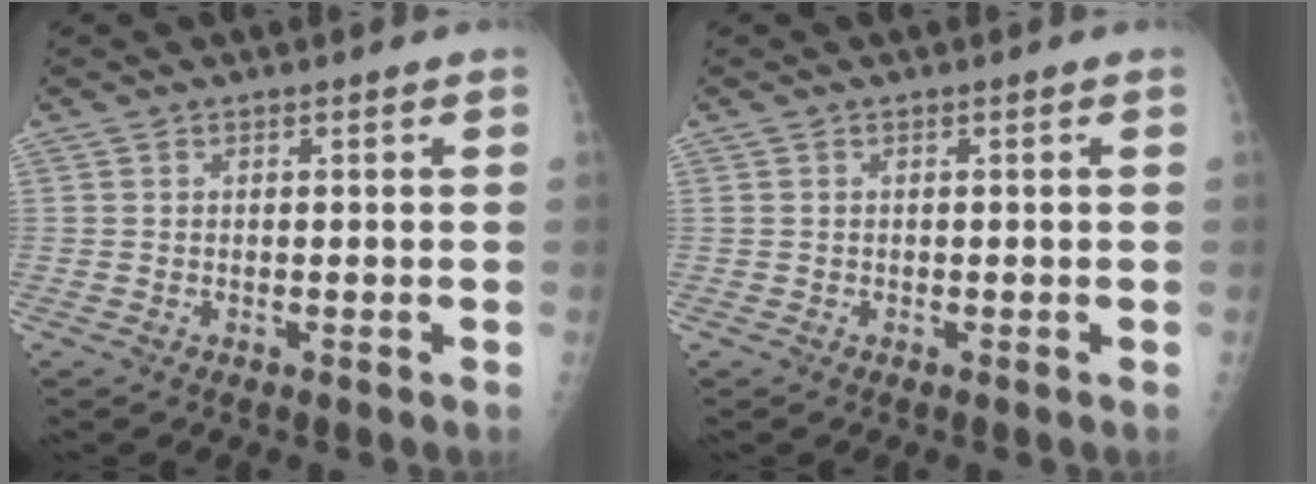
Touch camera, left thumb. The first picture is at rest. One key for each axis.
{"total": 0.0}